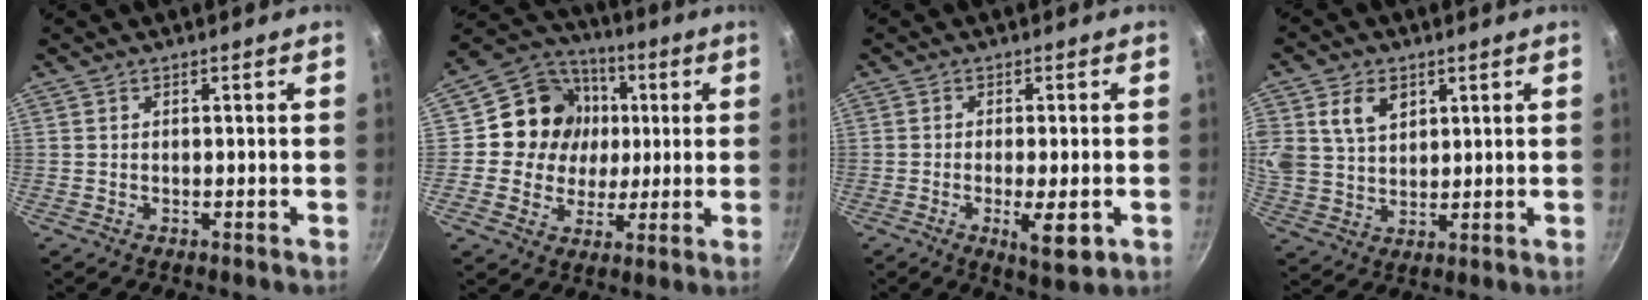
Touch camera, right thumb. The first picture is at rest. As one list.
[{"total": 14.7, "force": [1.9, 13.6, 5.5], "torque": [-0.064, 0.013, 0.020]}, {"total": 6.8, "force": [-2.0, 1.8, 6.2], "torque": [-0.100, -0.004, -0.028]}, {"total": 10.6, "force": [4.2, 7.8, 5.7], "torque": [-0.105, -0.006, 0.083]}]